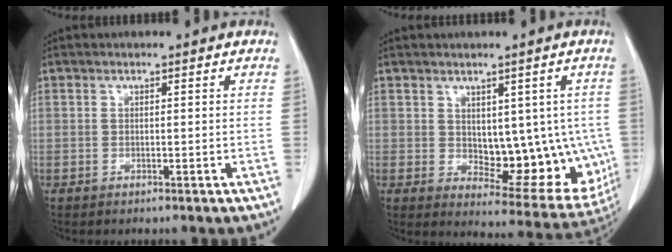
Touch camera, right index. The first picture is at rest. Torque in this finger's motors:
{"motor_torque": [0.27, 0.04, 0.18, 0.03]}